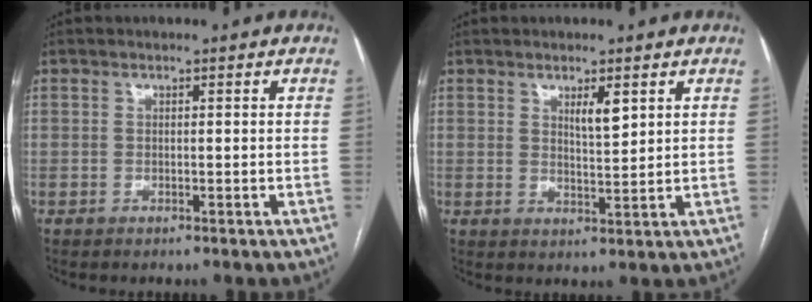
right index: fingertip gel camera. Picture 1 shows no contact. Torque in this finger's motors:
{"motor_torque": [0.04, 0.02, 0.08, 0.06]}